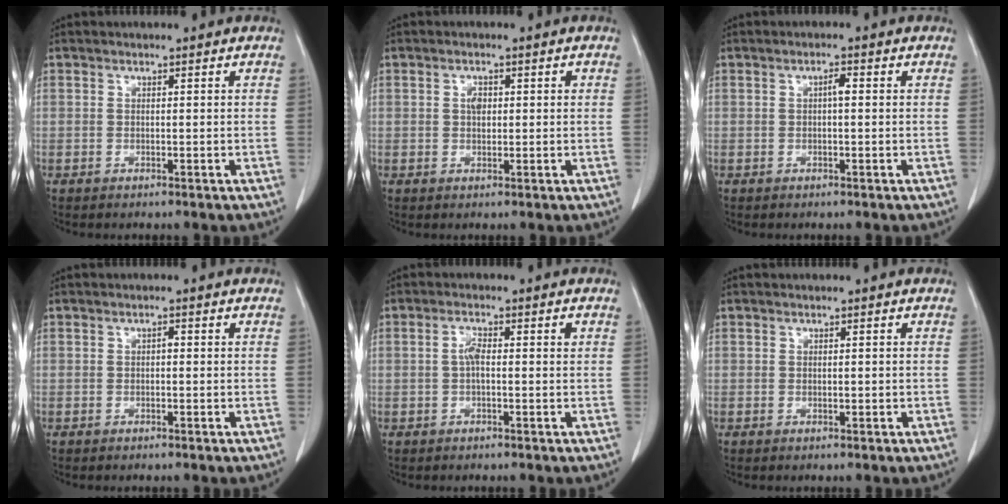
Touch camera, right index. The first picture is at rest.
{"total": 2.0, "force": [0.4, 1.3, 1.5], "torque": [-0.026, 0.004, 0.007]}
{"total": 1.4, "force": [0.1, 0.3, 1.4], "torque": [-0.023, 0.004, 0.001]}
{"total": 0.6, "force": [0.0, 0.3, 0.5], "torque": [-0.009, 0.003, -0.001]}
{"total": 3.1, "force": [0.3, 1.0, 2.9], "torque": [-0.058, 0.015, 0.007]}
{"total": 0.7, "force": [0.0, 0.3, 0.6], "torque": [-0.012, -0.002, 0.003]}